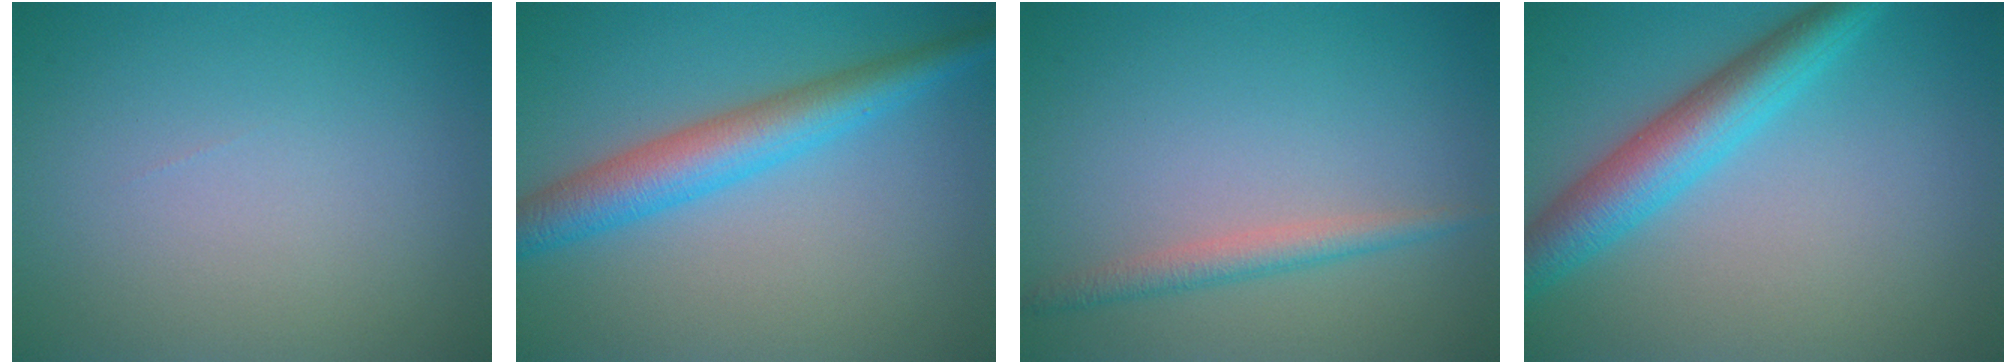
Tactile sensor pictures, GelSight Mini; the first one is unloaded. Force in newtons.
{"total": 5.2, "press": 5.2, "slide": 0.1}
{"total": 2.0, "press": 2.0, "slide": 0.0}
{"total": 5.5, "press": 5.5, "slide": 0.1}